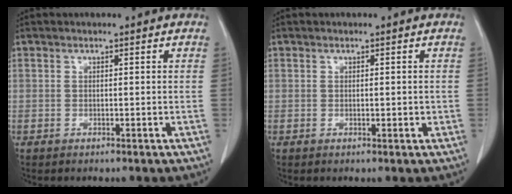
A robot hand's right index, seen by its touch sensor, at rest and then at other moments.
{"total": 1.8, "force": [-0.1, 0.9, 1.6], "torque": [-0.035, 0.001, 0.004]}